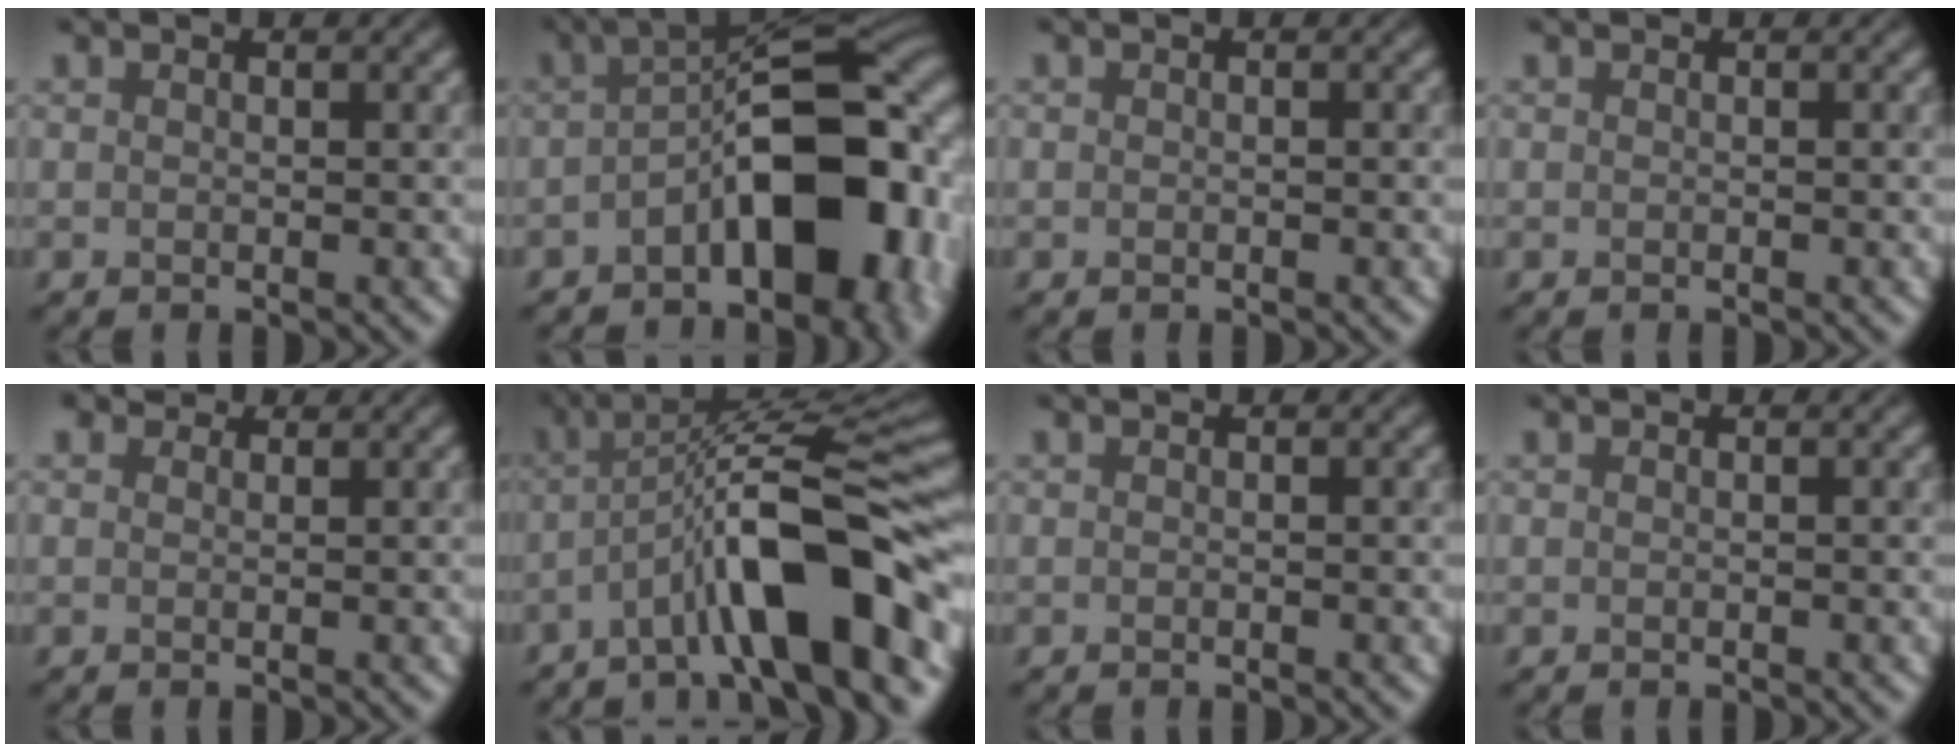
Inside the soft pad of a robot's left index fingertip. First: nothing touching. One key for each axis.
{"total": 12.0, "fx": -3.0, "fy": 5.9, "fz": 10.0, "tx": -0.120, "ty": 0.014, "tz": -0.057}
{"total": 0.0}
{"total": 0.0}
{"total": 2.0, "fx": 1.5, "fy": 1.0, "fz": 0.7, "tx": -0.012, "ty": -0.005, "tz": 0.005}
{"total": 10.4, "fx": -4.4, "fy": 2.2, "fz": 9.1, "tx": -0.130, "ty": 0.023, "tz": -0.079}
{"total": 0.0}
{"total": 0.0}